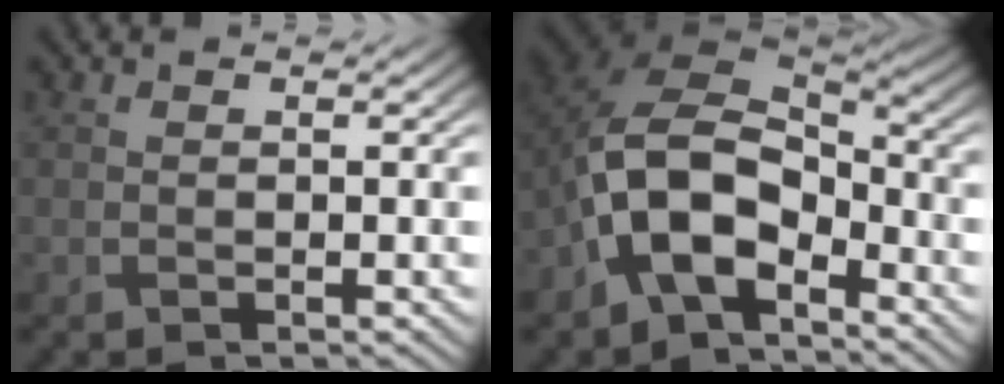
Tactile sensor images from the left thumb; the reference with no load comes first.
{"total": 12.0, "force": [-5.1, 7.2, 8.2], "torque": [-0.166, -0.009, -0.107]}